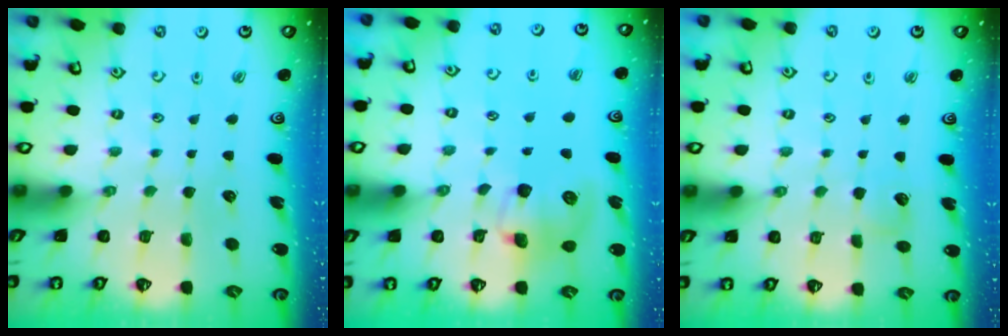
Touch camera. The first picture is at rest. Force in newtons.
{"total": 9.4, "press": 9.3, "slide": 1.1}
{"total": 3.1, "press": 3.0, "slide": 0.3}